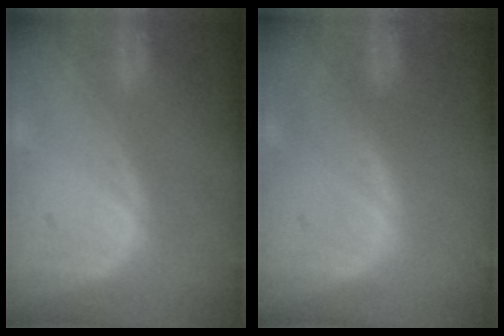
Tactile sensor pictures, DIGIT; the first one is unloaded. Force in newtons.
{"total": 0.0}